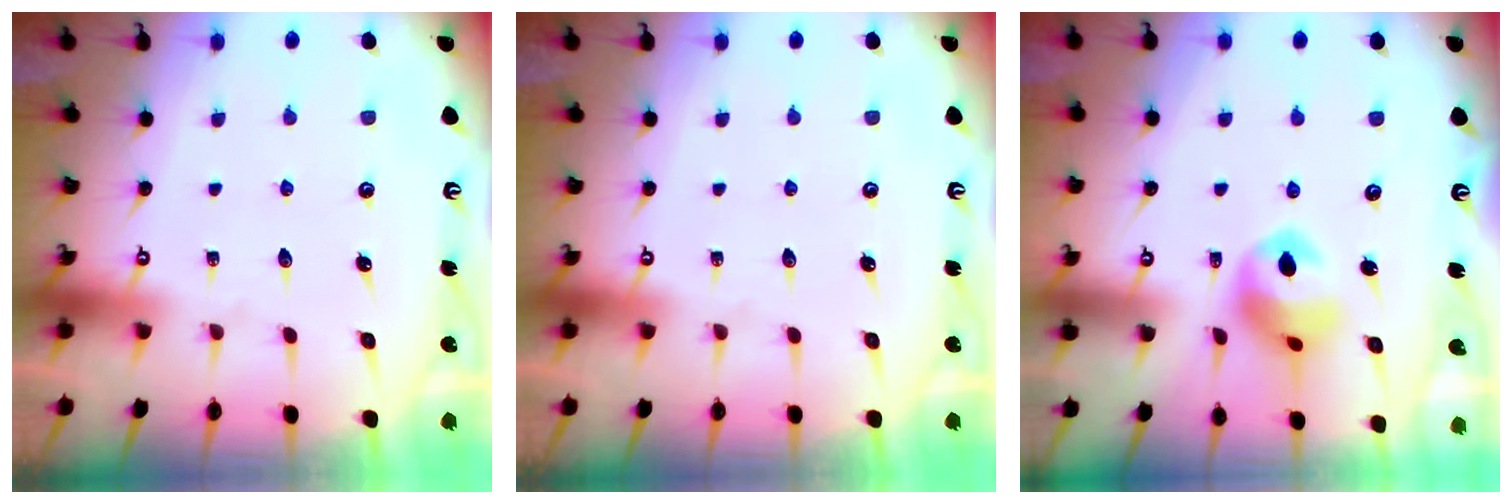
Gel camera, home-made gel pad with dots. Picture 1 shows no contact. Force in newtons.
{"total": 0.0}
{"total": 11.4, "press": 11.2, "slide": 1.6}